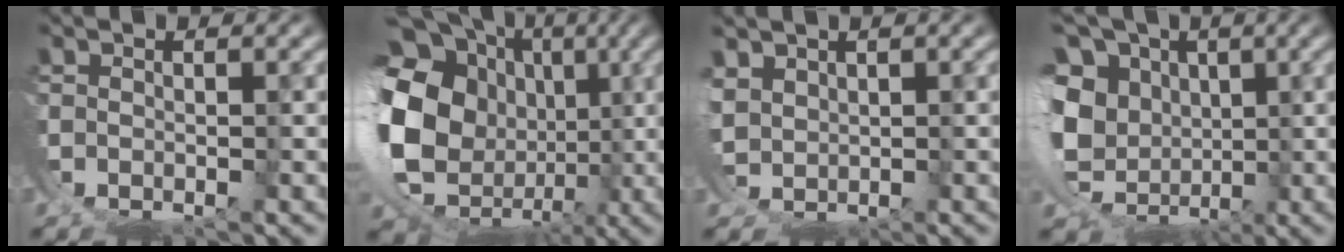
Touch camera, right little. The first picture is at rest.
{"total": 17.3, "force": [-0.7, 13.5, 10.8], "torque": [-0.227, -0.045, 0.001]}
{"total": 1.8, "force": [1.4, 0.8, 0.9], "torque": [-0.035, -0.014, 0.044]}
{"total": 11.6, "force": [1.1, 9.0, 7.3], "torque": [-0.144, -0.027, 0.021]}